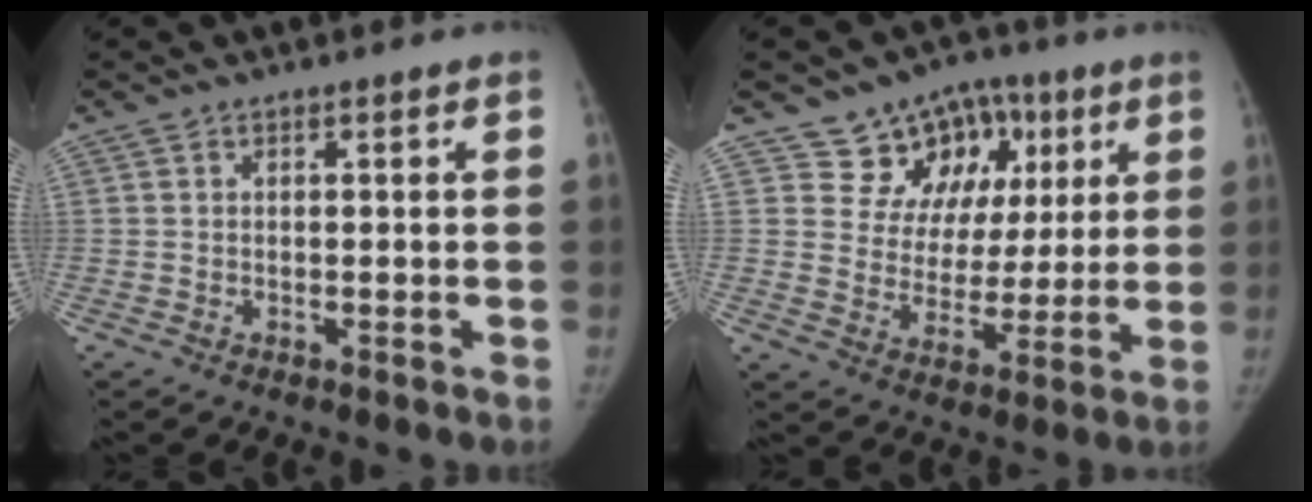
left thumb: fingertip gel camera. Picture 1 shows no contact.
{"total": 13.9, "force": [6.7, 10.8, 5.6], "torque": [-0.026, -0.014, 0.104]}